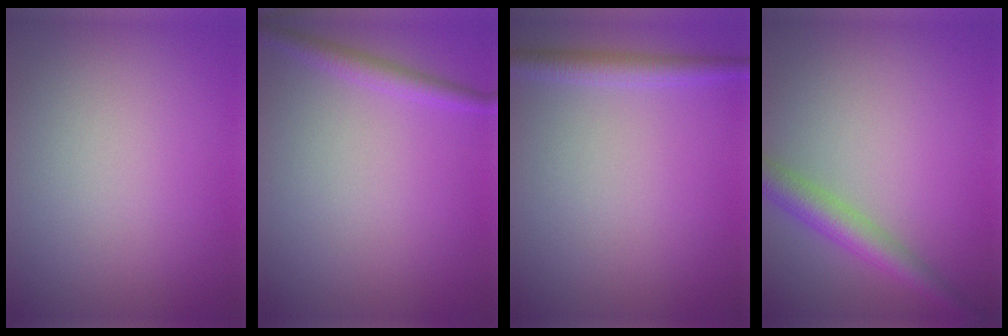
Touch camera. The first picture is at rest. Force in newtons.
{"total": 1.8, "press": 1.8, "slide": 0.1}
{"total": 2.3, "press": 2.3, "slide": 0.1}
{"total": 3.6, "press": 3.6, "slide": 0.1}